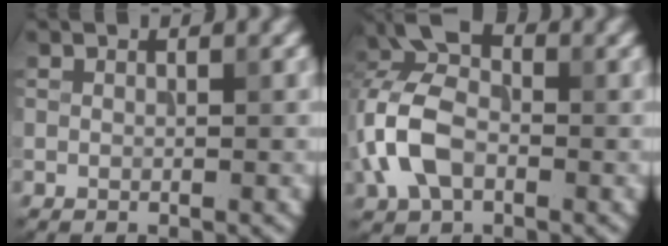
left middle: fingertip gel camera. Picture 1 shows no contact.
{"total": 7.6, "force": [-1.1, 5.0, 5.6], "torque": [-0.131, 0.015, -0.039]}